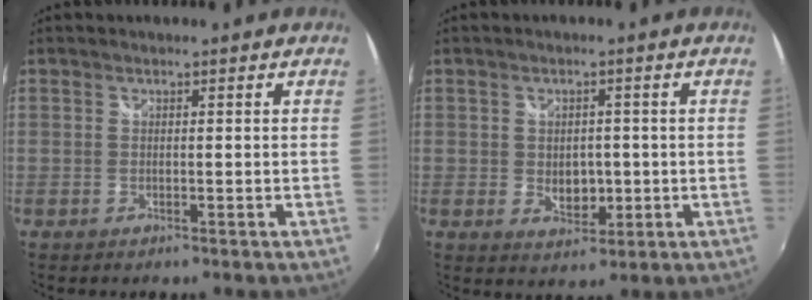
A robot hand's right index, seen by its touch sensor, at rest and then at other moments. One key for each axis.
{"total": 5.1, "fx": -0.6, "fy": 3.7, "fz": 3.4, "tx": -0.055, "ty": -0.007, "tz": -0.005}